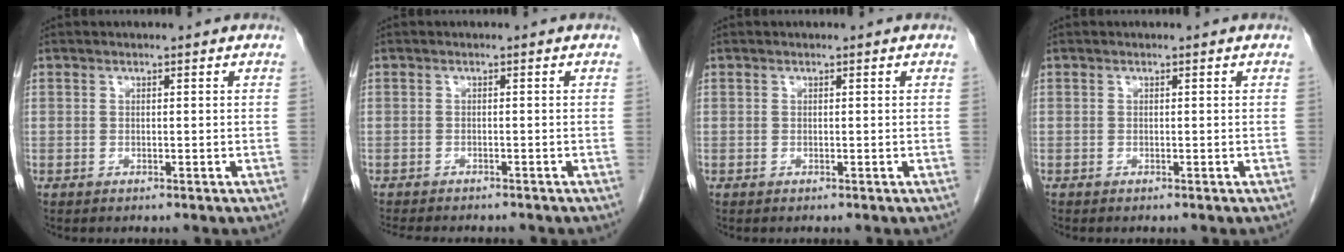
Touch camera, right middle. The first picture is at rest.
{"total": 7.5, "force": [-6.7, 1.8, 3.1], "torque": [-0.045, -0.006, -0.092]}
{"total": 0.0}
{"total": 0.0}